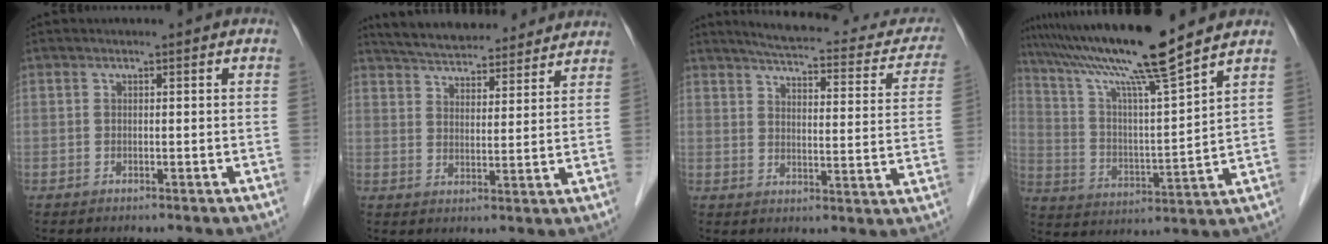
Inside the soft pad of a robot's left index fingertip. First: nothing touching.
{"total": 18.4, "force": [16.8, 4.5, 5.9], "torque": [-0.094, 0.025, 0.236]}
{"total": 21.1, "force": [18.6, 4.8, 8.7], "torque": [-0.100, -0.019, 0.215]}
{"total": 15.6, "force": [12.8, -1.4, 8.8], "torque": [-0.160, 0.003, 0.223]}